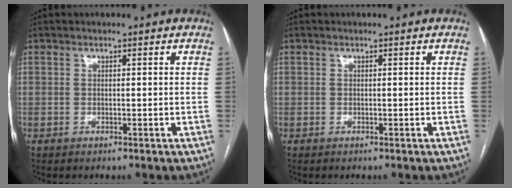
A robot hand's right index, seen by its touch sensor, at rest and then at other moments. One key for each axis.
{"total": 0.0}